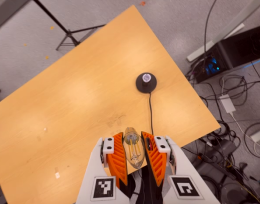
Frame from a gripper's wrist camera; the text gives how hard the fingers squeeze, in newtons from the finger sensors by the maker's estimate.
{"total": 22.0, "left": 23.6, "right": 20.5}